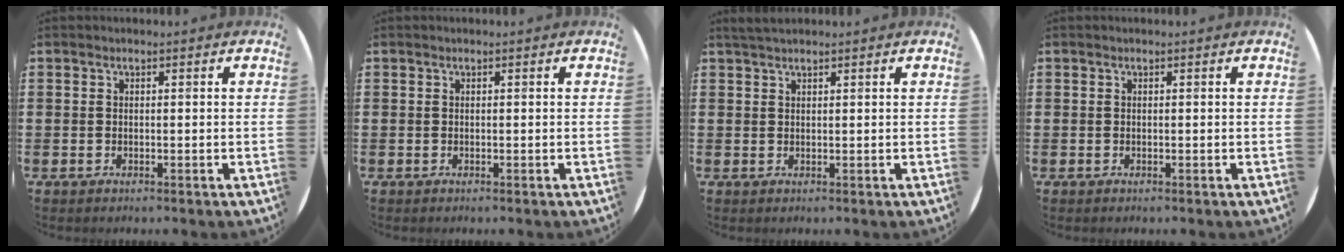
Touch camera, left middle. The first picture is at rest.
{"total": 0.0}
{"total": 1.4, "force": [1.3, 0.2, 0.5], "torque": [-0.010, 0.004, 0.024]}
{"total": 0.0}